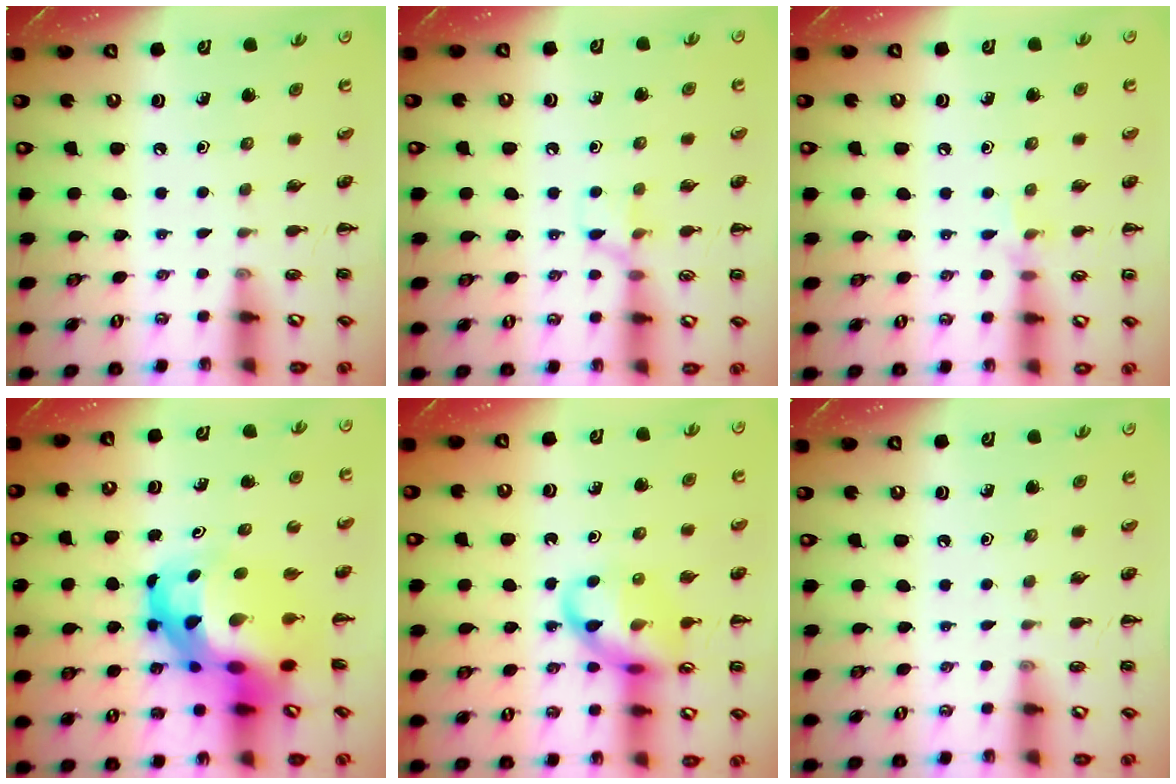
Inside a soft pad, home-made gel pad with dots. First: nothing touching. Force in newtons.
{"total": 5.9, "press": 5.8, "slide": 0.8}
{"total": 5.7, "press": 5.4, "slide": 1.5}
{"total": 14.2, "press": 13.7, "slide": 3.8}
{"total": 13.1, "press": 12.9, "slide": 2.2}
{"total": 0.0}